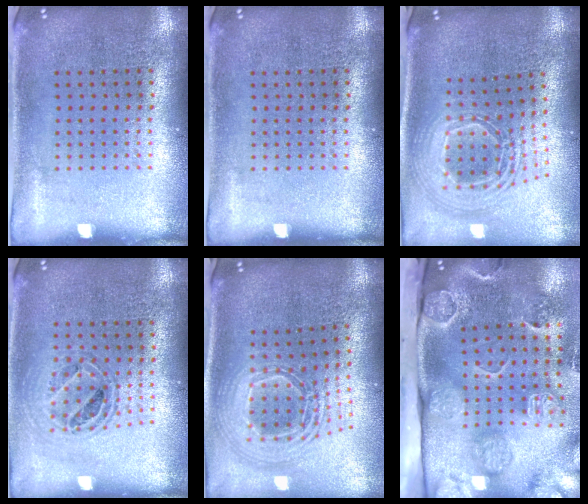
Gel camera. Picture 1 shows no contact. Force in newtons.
{"total": 0.0}
{"total": 2.5, "press": 1.9, "slide": 1.7}
{"total": 0.8, "press": 0.8, "slide": 0.1}
{"total": 2.5, "press": 1.9, "slide": 1.7}
{"total": 4.6, "press": 3.4, "slide": 3.1}